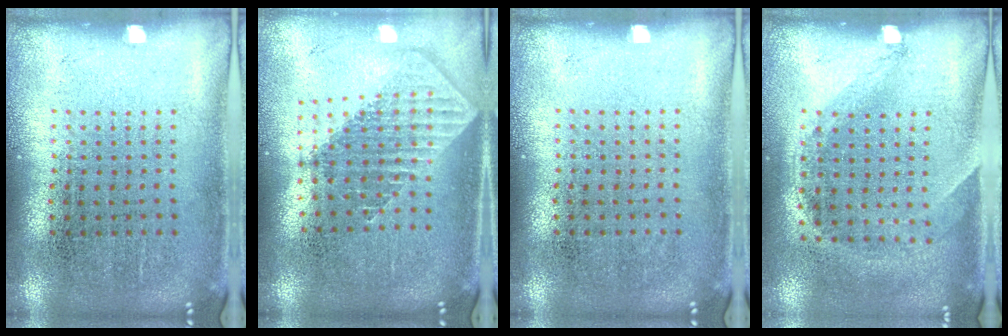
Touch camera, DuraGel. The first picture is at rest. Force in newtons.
{"total": 1.8, "press": 1.4, "slide": 1.2}
{"total": 0.0}
{"total": 1.4, "press": 1.0, "slide": 1.0}